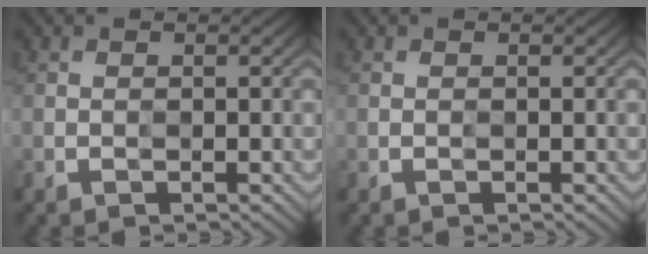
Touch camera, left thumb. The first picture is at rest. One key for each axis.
{"total": 0.0}